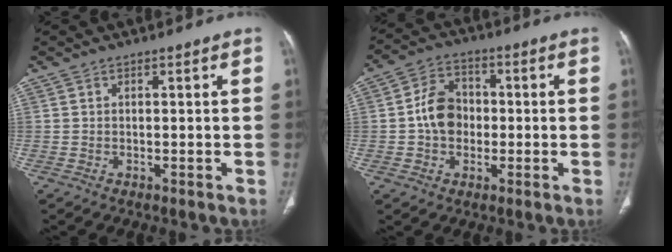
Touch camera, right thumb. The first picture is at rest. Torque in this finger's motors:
{"motor_torque": [1.12, 0.94, 1.03, -0.31, 0.04]}